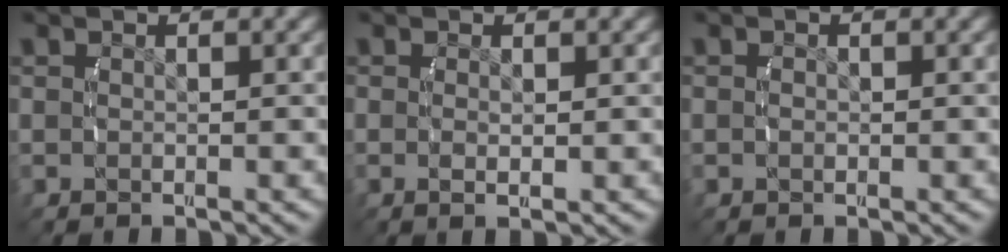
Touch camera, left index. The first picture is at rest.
{"total": 1.0, "force": [-0.2, 0.2, 1.0], "torque": [-0.028, -0.010, 0.002]}
{"total": 0.6, "force": [-0.2, 0.5, 0.4], "torque": [-0.017, -0.005, -0.001]}